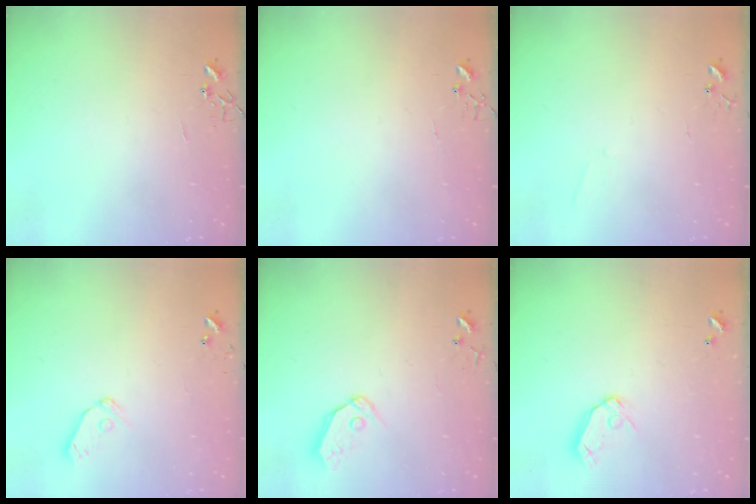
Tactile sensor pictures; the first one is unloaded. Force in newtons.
{"total": 5.0, "press": 5.0, "slide": 0.4}
{"total": 3.8, "press": 3.7, "slide": 0.6}
{"total": 7.1, "press": 7.1, "slide": 0.5}
{"total": 7.3, "press": 7.2, "slide": 0.8}
{"total": 8.0, "press": 8.0, "slide": 1.0}